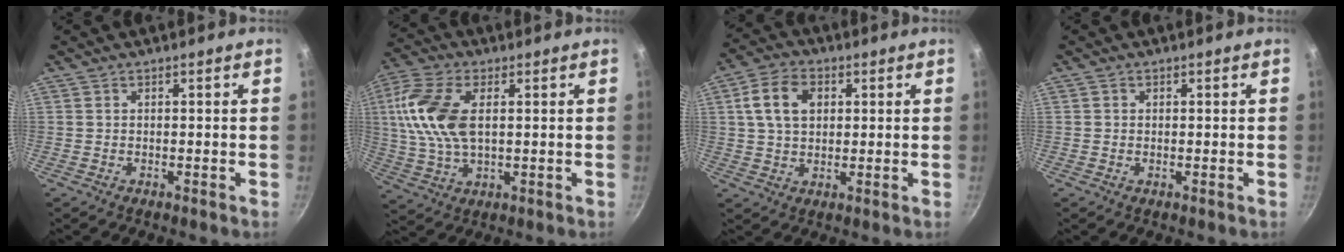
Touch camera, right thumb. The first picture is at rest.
{"total": 13.8, "force": [2.5, 7.5, 11.3], "torque": [-0.226, 0.005, 0.041]}
{"total": 9.0, "force": [2.3, 6.3, 6.0], "torque": [-0.099, 0.009, 0.035]}
{"total": 0.6, "force": [0.1, 0.6, 0.2], "torque": [-0.002, 0.000, 0.000]}